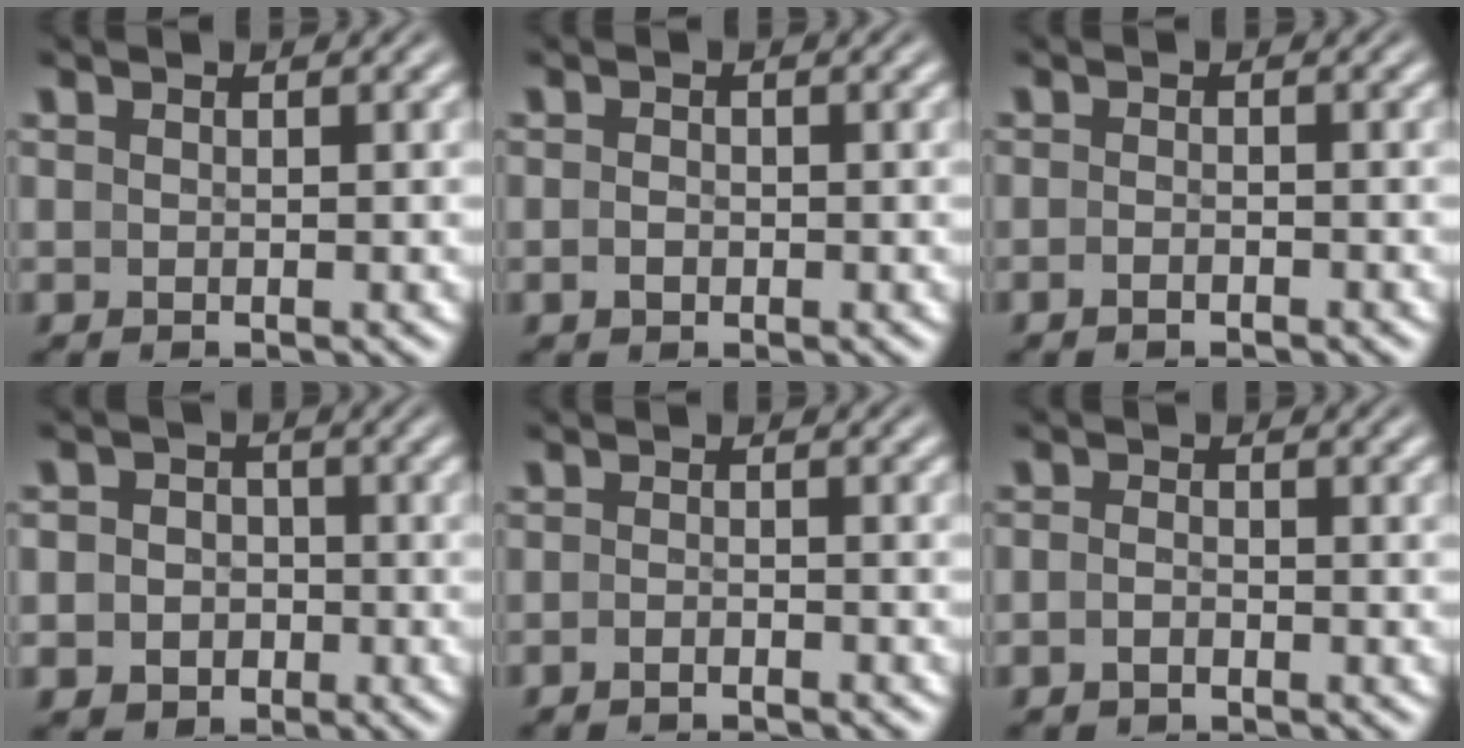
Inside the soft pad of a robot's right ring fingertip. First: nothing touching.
{"total": 0.7, "force": [-0.5, 0.4, 0.3], "torque": [-0.008, -0.006, -0.004]}
{"total": 1.2, "force": [-1.2, 0.0, 0.2], "torque": [-0.007, -0.002, -0.020]}
{"total": 6.4, "force": [-1.5, 5.9, 1.9], "torque": [-0.043, -0.021, -0.026]}
{"total": 1.5, "force": [-1.5, 0.1, 0.1], "torque": [-0.006, -0.003, -0.026]}
{"total": 1.4, "force": [-1.1, 0.8, 0.4], "torque": [-0.014, -0.006, -0.019]}